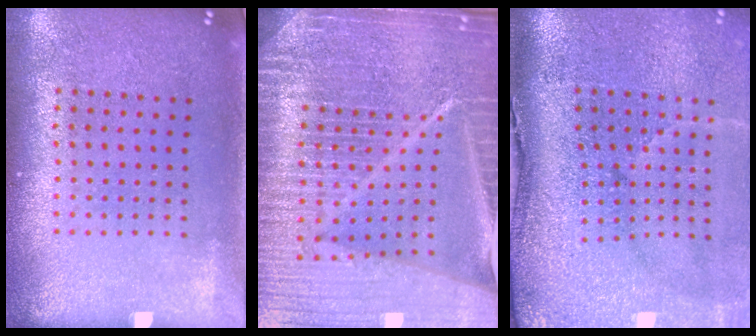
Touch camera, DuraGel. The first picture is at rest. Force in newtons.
{"total": 7.1, "press": 6.0, "slide": 3.7}
{"total": 4.8, "press": 3.8, "slide": 3.0}